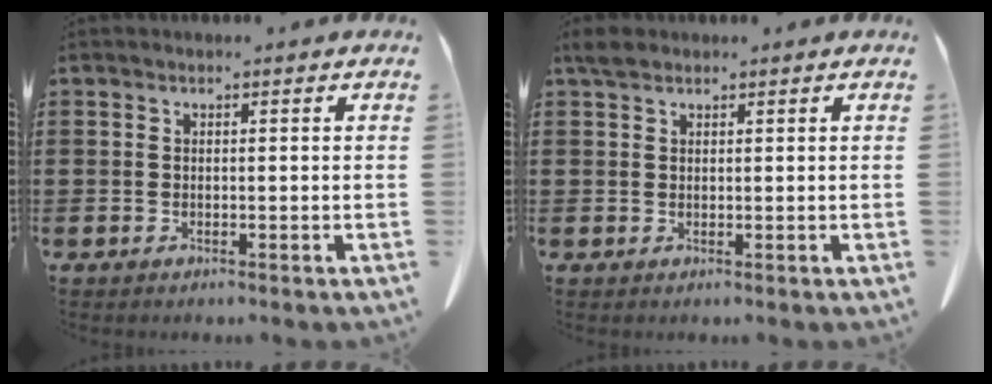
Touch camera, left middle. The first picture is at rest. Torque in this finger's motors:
{"motor_torque": [0.40, 0.50, 0.00, -0.01]}